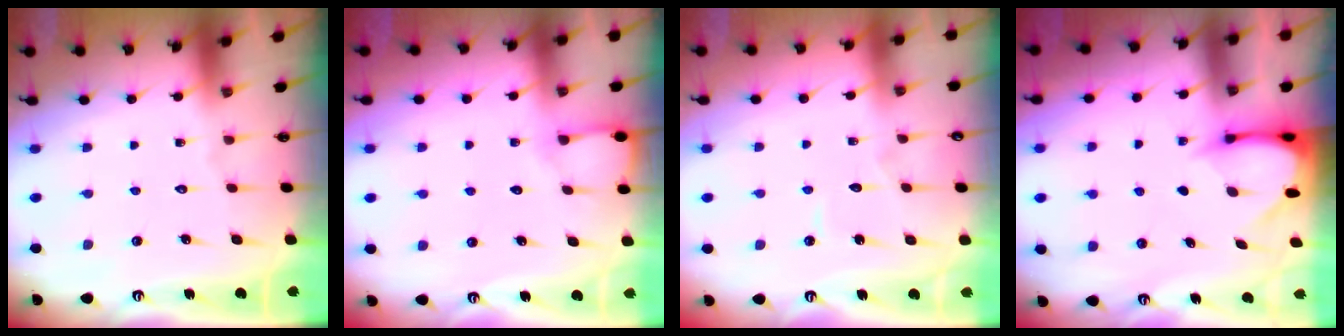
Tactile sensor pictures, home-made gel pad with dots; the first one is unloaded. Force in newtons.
{"total": 3.5, "press": 3.5, "slide": 0.5}
{"total": 2.9, "press": 2.9, "slide": 0.2}
{"total": 3.4, "press": 3.4, "slide": 0.3}